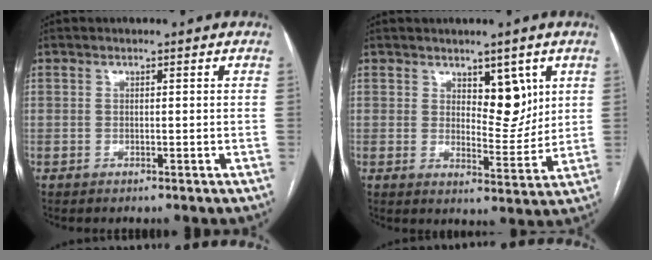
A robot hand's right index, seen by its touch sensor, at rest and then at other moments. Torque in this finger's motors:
{"motor_torque": [0.15, 0.31, 0.14, 0.00]}